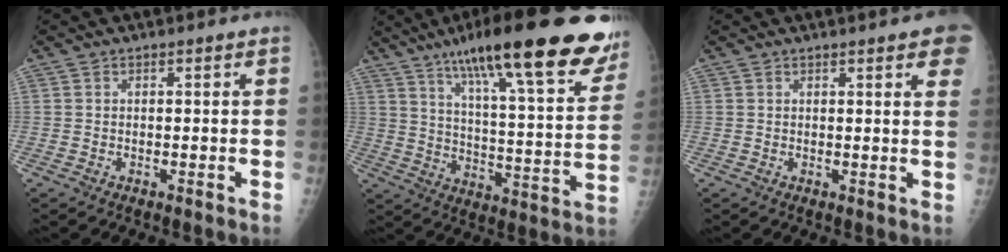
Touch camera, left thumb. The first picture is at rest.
{"total": 28.5, "force": [19.0, 5.9, 20.4], "torque": [-0.276, -0.044, 0.275]}
{"total": 7.4, "force": [4.3, 1.5, 5.9], "torque": [-0.051, -0.004, 0.043]}